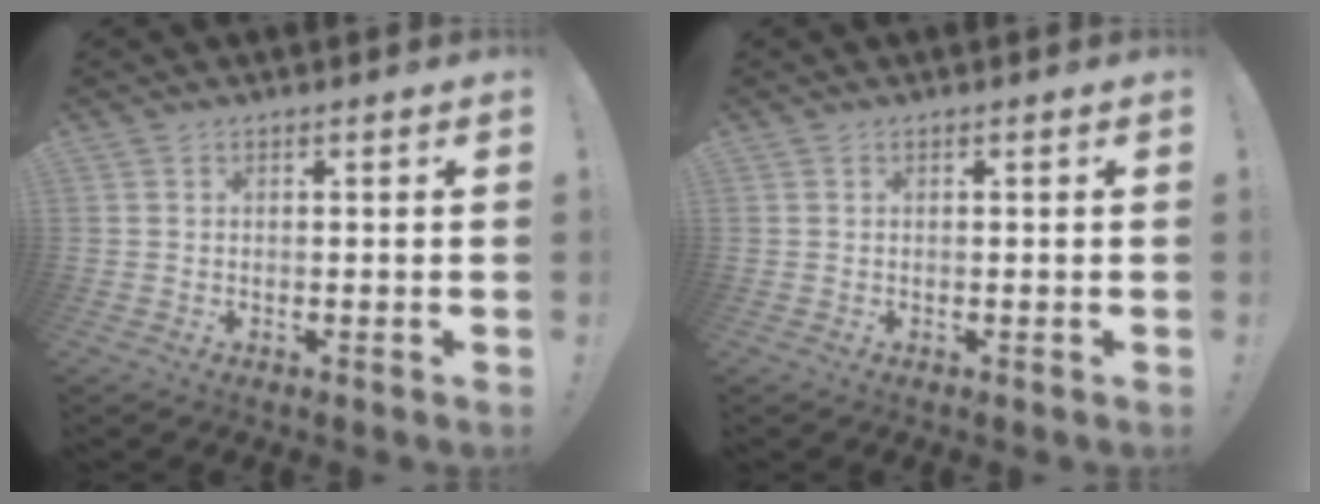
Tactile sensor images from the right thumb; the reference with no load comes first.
{"total": 0.0}